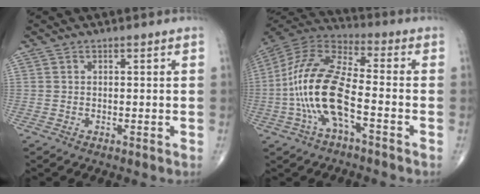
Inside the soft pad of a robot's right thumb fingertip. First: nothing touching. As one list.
[{"total": 16.3, "force": [-4.2, 6.0, 14.6], "torque": [-0.313, 0.037, -0.085]}]